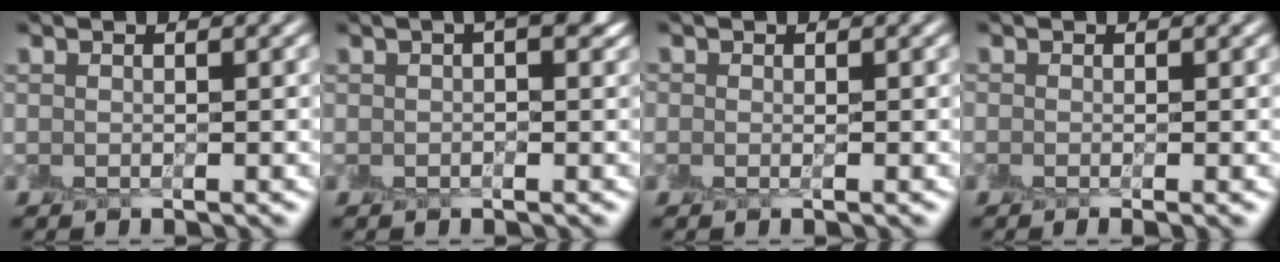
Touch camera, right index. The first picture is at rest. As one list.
[{"total": 4.1, "force": [1.7, 1.7, 3.2], "torque": [-0.038, 0.011, 0.020]}, {"total": 0.9, "force": [-0.1, 0.8, 0.5], "torque": [-0.006, -0.002, -0.001]}, {"total": 0.9, "force": [-0.4, 0.1, 0.8], "torque": [-0.010, -0.010, -0.011]}]